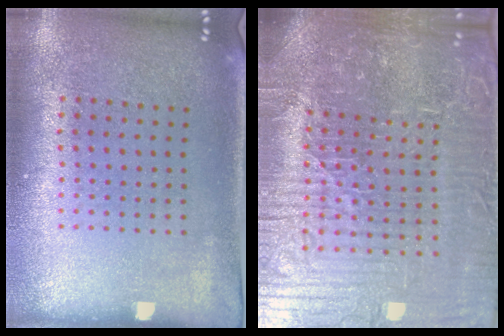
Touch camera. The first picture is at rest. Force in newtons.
{"total": 6.7, "press": 6.2, "slide": 2.6}